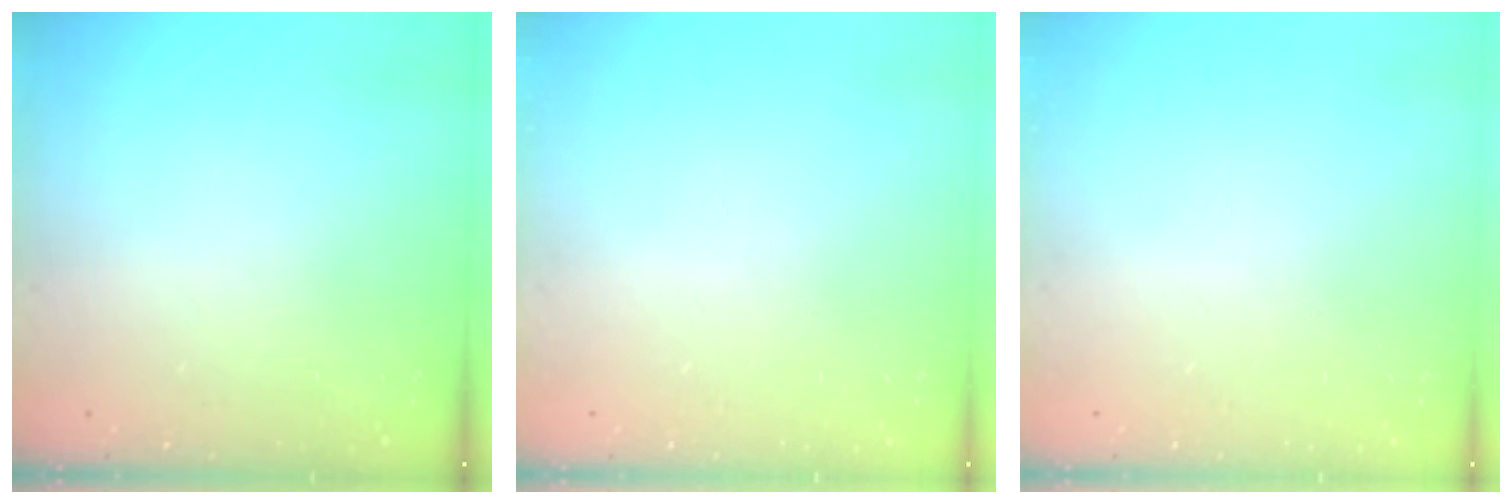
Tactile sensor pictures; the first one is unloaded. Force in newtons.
{"total": 0.0}
{"total": 0.0}